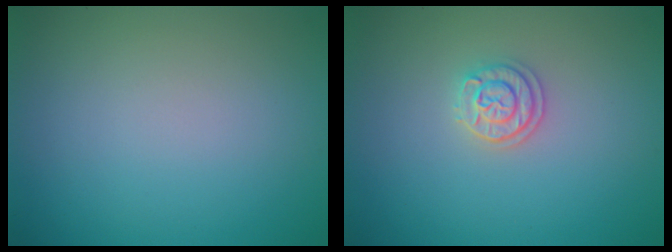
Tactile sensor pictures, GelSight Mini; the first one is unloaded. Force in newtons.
{"total": 2.1, "press": 2.0, "slide": 0.6}